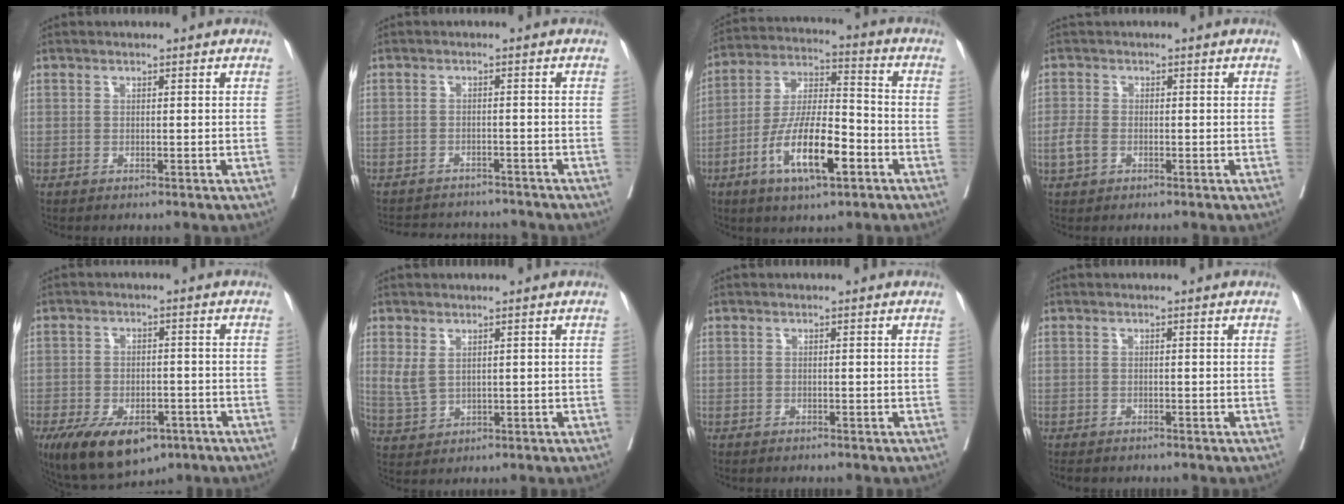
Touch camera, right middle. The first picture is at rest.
{"total": 9.2, "force": [-8.8, 1.9, 1.7], "torque": [-0.026, 0.012, -0.112]}
{"total": 13.2, "force": [-5.6, 3.4, 11.5], "torque": [-0.223, -0.003, -0.102]}
{"total": 2.3, "force": [-0.5, 1.5, 1.6], "torque": [-0.045, -0.003, -0.012]}
{"total": 12.4, "force": [-7.5, 6.1, 7.8], "torque": [-0.134, -0.007, -0.110]}
{"total": 3.4, "force": [1.2, 1.9, 2.5], "torque": [-0.062, 0.001, 0.036]}
{"total": 0.0}
{"total": 1.8, "force": [-1.5, 0.7, 0.6], "torque": [-0.014, -0.006, -0.021]}